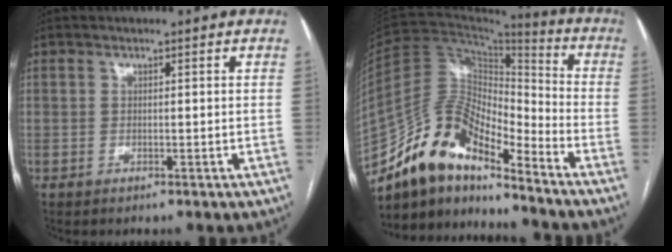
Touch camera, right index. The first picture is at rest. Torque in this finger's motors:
{"motor_torque": [1.05, -1.08, 0.53, 0.21]}